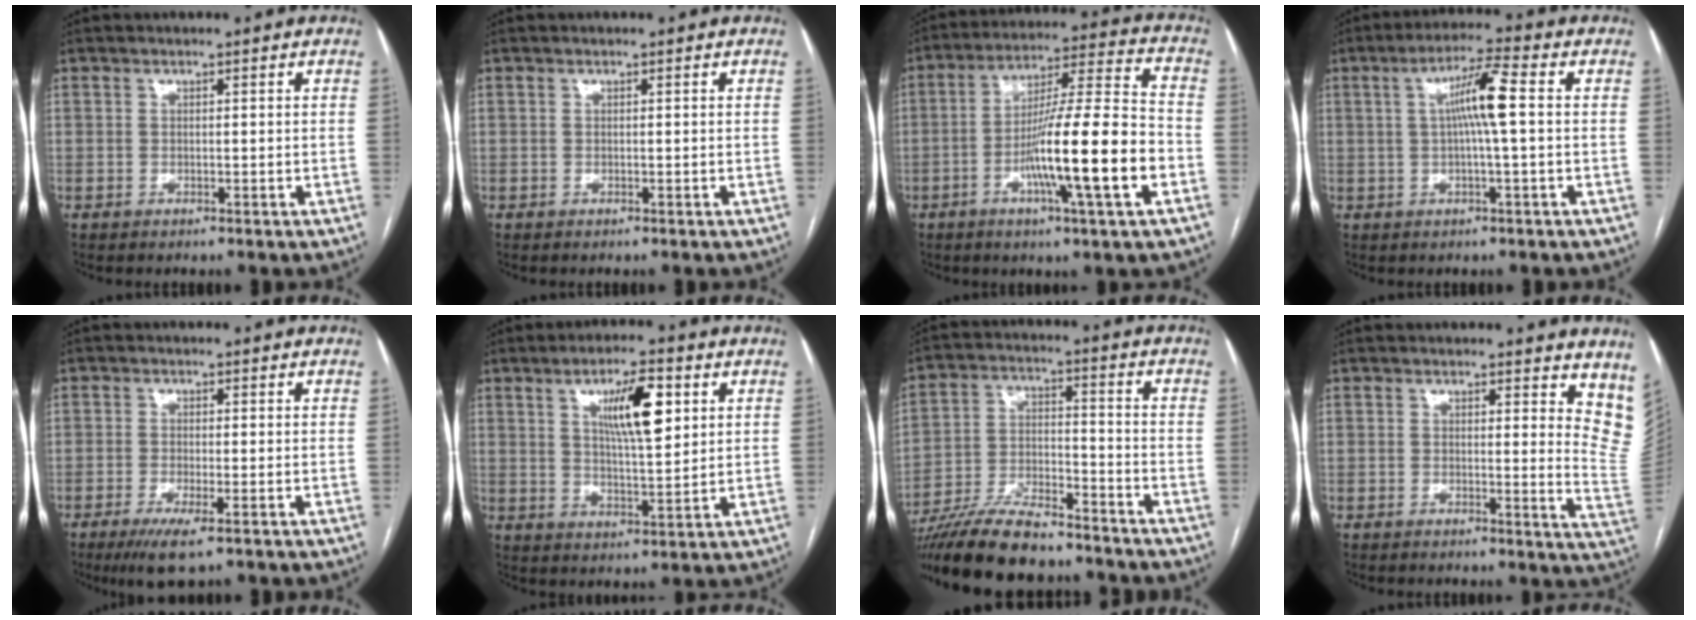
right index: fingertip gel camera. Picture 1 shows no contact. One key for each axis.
{"total": 0.0}
{"total": 17.1, "fx": -5.3, "fy": 0.0, "fz": 16.2, "tx": -0.275, "ty": -0.001, "tz": -0.088}
{"total": 7.0, "fx": 0.7, "fy": -0.1, "fz": 6.9, "tx": -0.124, "ty": 0.012, "tz": 0.010}
{"total": 5.0, "fx": -2.9, "fy": 0.6, "fz": 4.0, "tx": -0.072, "ty": -0.014, "tz": -0.048}
{"total": 9.5, "fx": 3.5, "fy": 2.0, "fz": 8.5, "tx": -0.145, "ty": 0.004, "tz": 0.062}
{"total": 16.5, "fx": -14.3, "fy": 3.0, "fz": 7.7, "tx": -0.157, "ty": -0.012, "tz": -0.250}
{"total": 9.9, "fx": 7.8, "fy": 3.0, "fz": 5.2, "tx": -0.034, "ty": -0.035, "tz": 0.058}